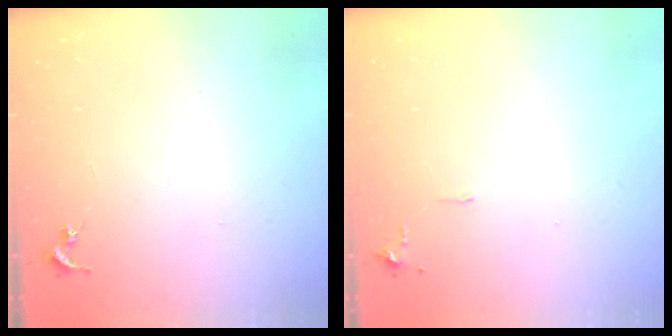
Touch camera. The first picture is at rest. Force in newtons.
{"total": 5.0, "press": 5.0, "slide": 0.8}